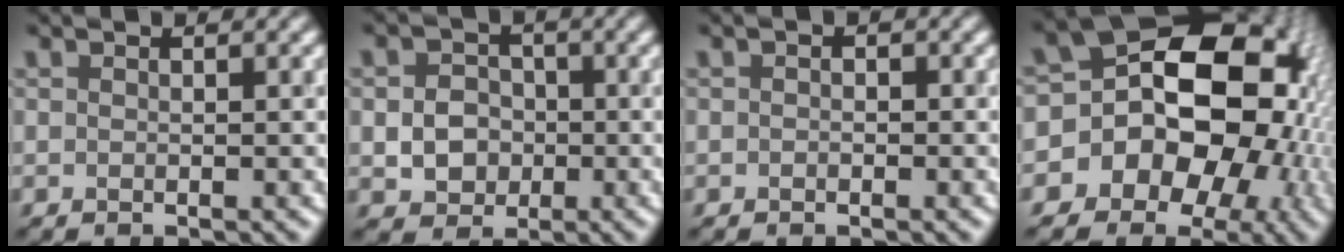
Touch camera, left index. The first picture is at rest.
{"total": 3.6, "force": [-0.5, 3.1, 1.8], "torque": [-0.032, -0.001, -0.012]}
{"total": 0.6, "force": [-0.2, 0.5, 0.3], "torque": [-0.003, -0.003, -0.005]}
{"total": 18.3, "force": [-2.3, 14.6, 10.8], "torque": [-0.136, 0.022, -0.064]}